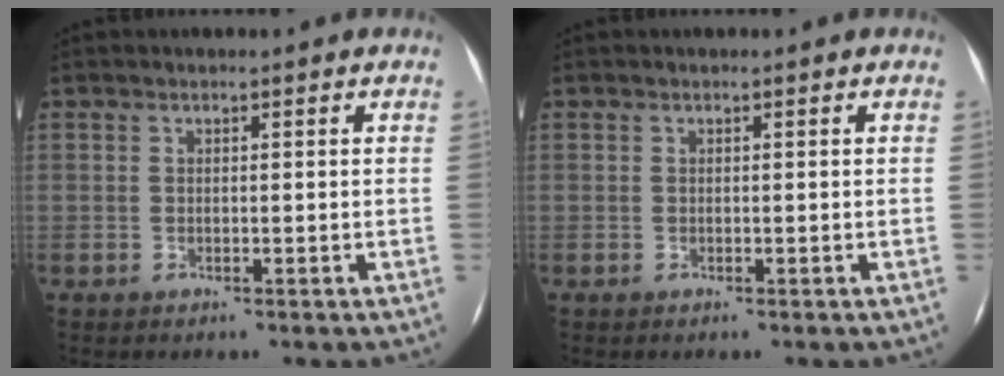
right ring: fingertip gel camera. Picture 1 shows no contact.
{"total": 0.0}